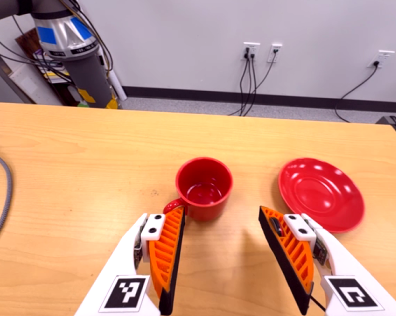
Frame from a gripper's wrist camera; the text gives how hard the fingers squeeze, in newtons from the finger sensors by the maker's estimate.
{"total": 0.0}